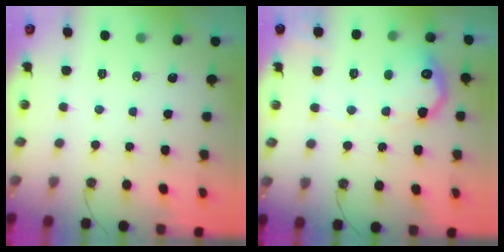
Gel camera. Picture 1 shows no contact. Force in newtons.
{"total": 13.6, "press": 13.6, "slide": 0.4}